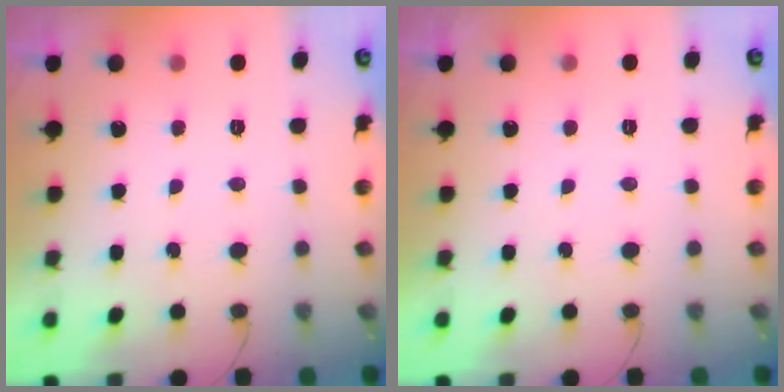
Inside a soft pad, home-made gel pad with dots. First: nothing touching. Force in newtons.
{"total": 1.8, "press": 1.8, "slide": 0.1}